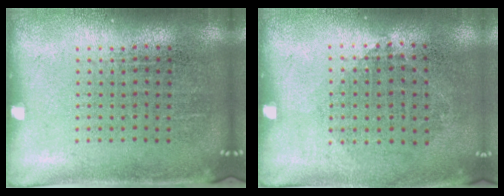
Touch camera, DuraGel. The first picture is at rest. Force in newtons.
{"total": 0.9, "press": 0.8, "slide": 0.5}